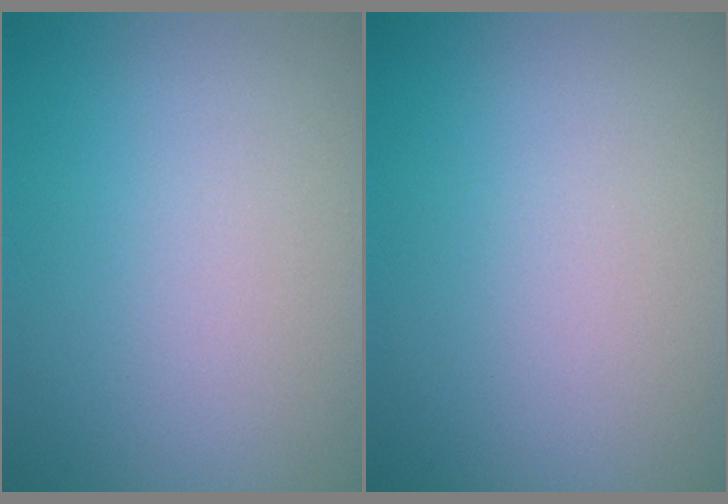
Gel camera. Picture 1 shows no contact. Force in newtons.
{"total": 0.0}